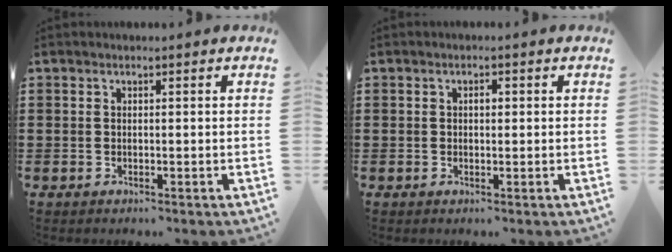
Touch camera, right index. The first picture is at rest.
{"total": 1.1, "force": [0.1, 0.5, 0.9], "torque": [-0.019, 0.004, 0.000]}